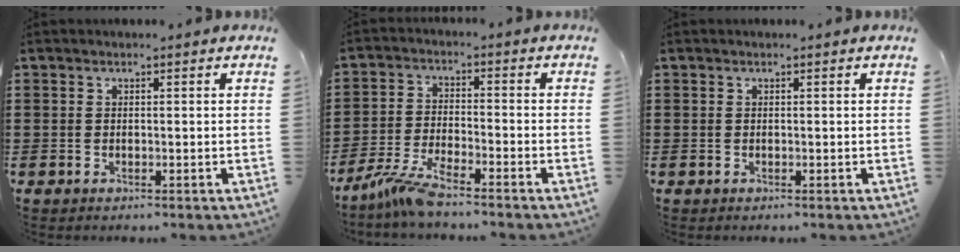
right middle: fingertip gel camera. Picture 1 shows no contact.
{"total": 5.9, "force": [-5.0, 0.0, 3.1], "torque": [-0.084, -0.020, -0.101]}
{"total": 0.0}